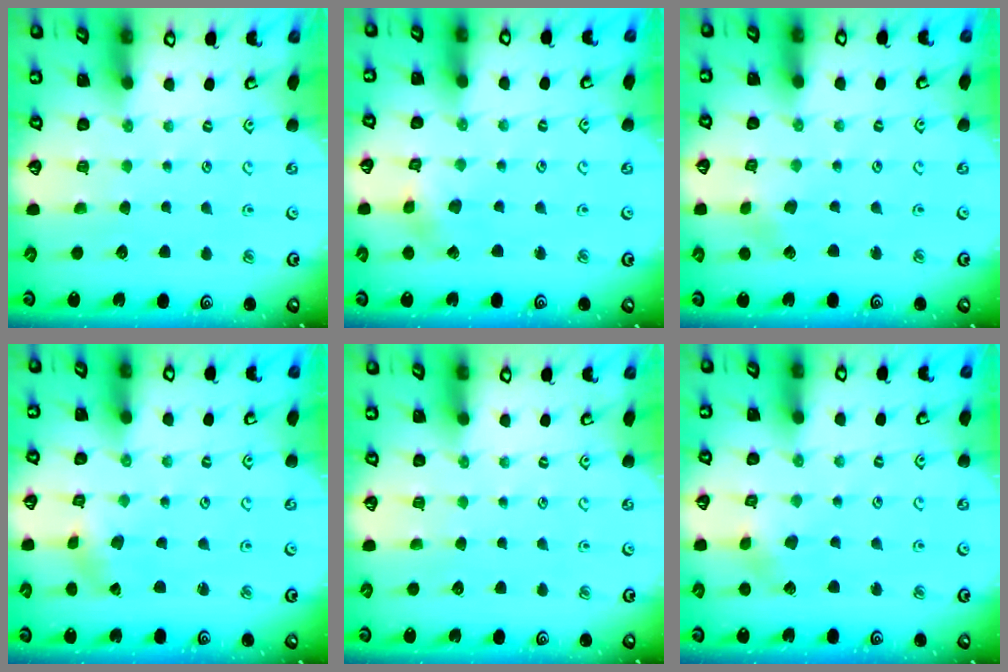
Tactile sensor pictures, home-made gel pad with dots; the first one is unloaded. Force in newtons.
{"total": 2.6, "press": 2.5, "slide": 0.3}
{"total": 1.7, "press": 1.7, "slide": 0.3}
{"total": 0.7, "press": 0.7, "slide": 0.1}
{"total": 0.0}
{"total": 3.4, "press": 3.4, "slide": 0.4}